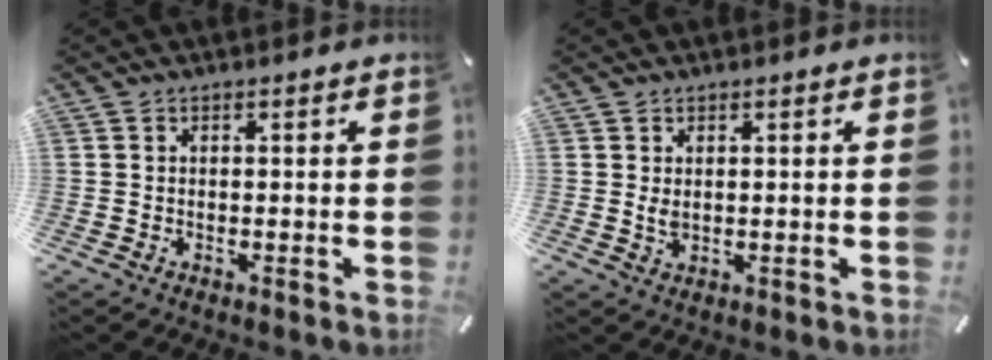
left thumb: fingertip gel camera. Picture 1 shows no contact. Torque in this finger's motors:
{"motor_torque": [0.29, 0.26, -0.02, -0.11, 0.01]}